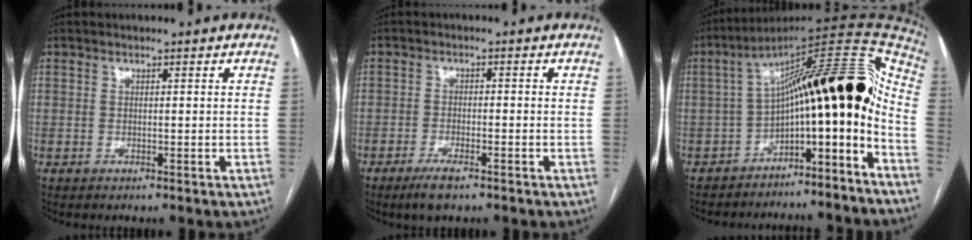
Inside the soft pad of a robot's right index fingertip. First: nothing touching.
{"total": 4.1, "force": [-2.8, 0.9, 2.8], "torque": [-0.058, -0.005, -0.049]}
{"total": 21.5, "force": [-7.1, 5.6, 19.5], "torque": [-0.246, 0.079, -0.100]}